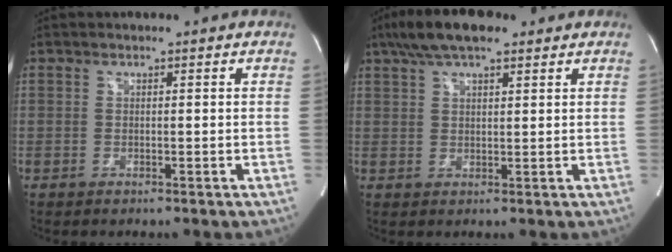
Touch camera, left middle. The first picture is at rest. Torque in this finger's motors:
{"motor_torque": [0.76, -0.37, 0.07, 0.08]}